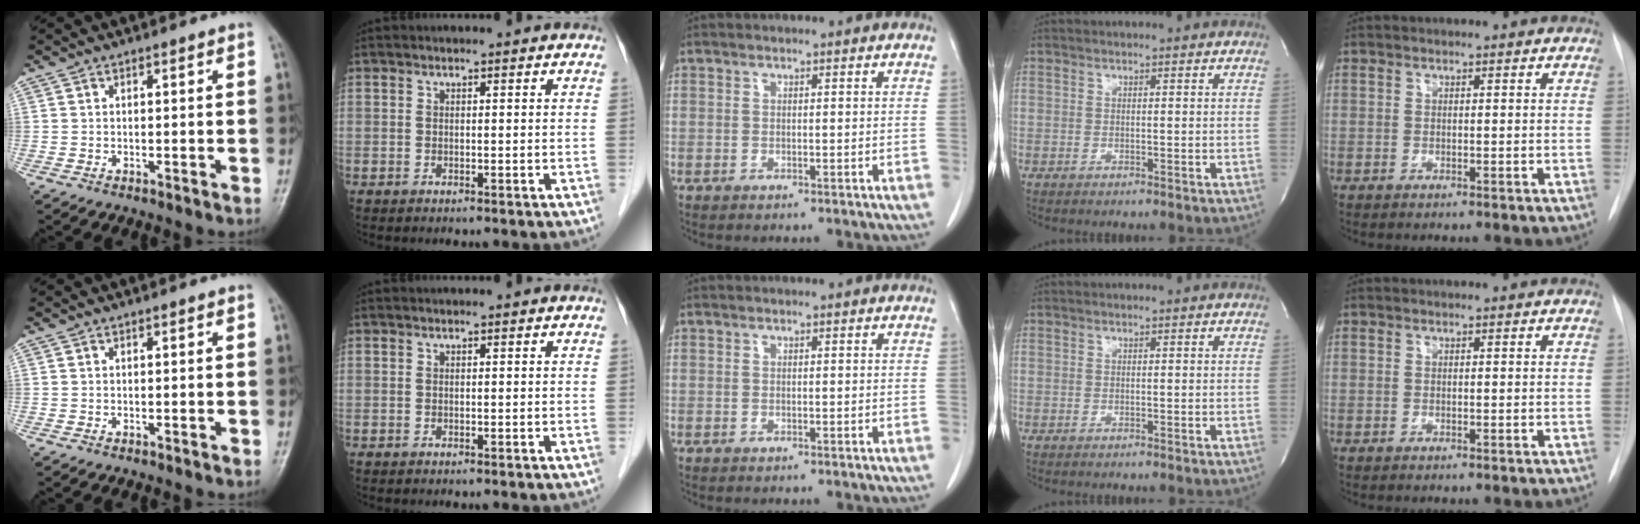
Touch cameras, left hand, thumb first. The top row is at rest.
{}